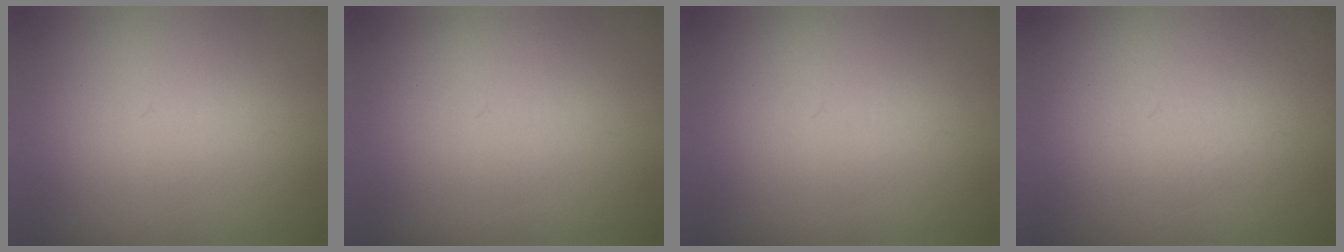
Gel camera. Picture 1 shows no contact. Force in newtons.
{"total": 1.1}
{"total": 1.0}
{"total": 4.6}